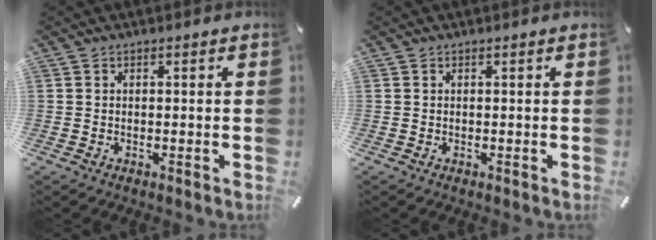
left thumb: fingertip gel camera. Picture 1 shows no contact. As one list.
[{"total": 0.0}]